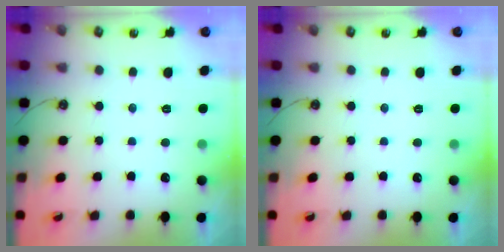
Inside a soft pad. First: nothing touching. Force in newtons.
{"total": 0.0}